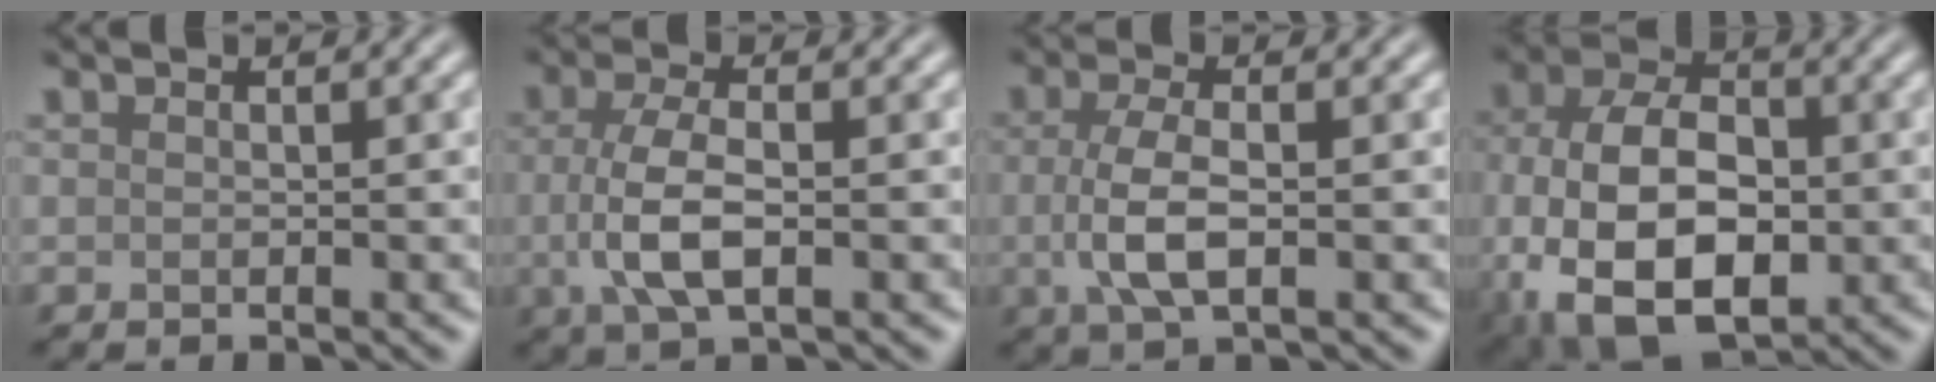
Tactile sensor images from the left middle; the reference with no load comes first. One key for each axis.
{"total": 4.8, "fx": -0.3, "fy": 2.0, "fz": 4.4, "tx": -0.103, "ty": -0.001, "tz": -0.010}
{"total": 4.3, "fx": -0.2, "fy": 1.7, "fz": 3.9, "tx": -0.091, "ty": -0.002, "tz": -0.007}
{"total": 12.5, "fx": -2.6, "fy": 7.8, "fz": 9.4, "tx": -0.195, "ty": -0.021, "tz": -0.046}